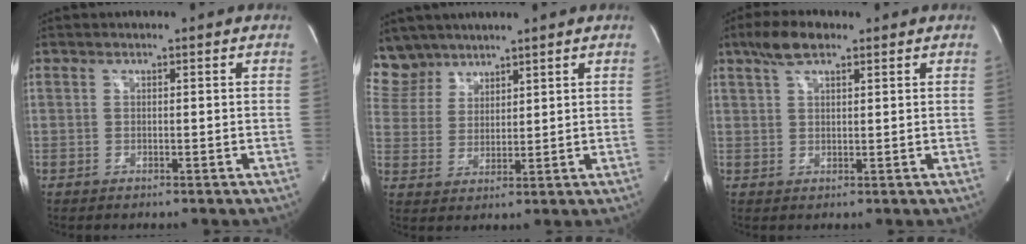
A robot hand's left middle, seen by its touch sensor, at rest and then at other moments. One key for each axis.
{"total": 6.9, "fx": 6.1, "fy": 3.2, "fz": -0.2, "tx": 0.000, "ty": 0.010, "tz": 0.133}
{"total": 5.1, "fx": 3.5, "fy": 1.7, "fz": 3.4, "tx": -0.074, "ty": 0.016, "tz": 0.066}